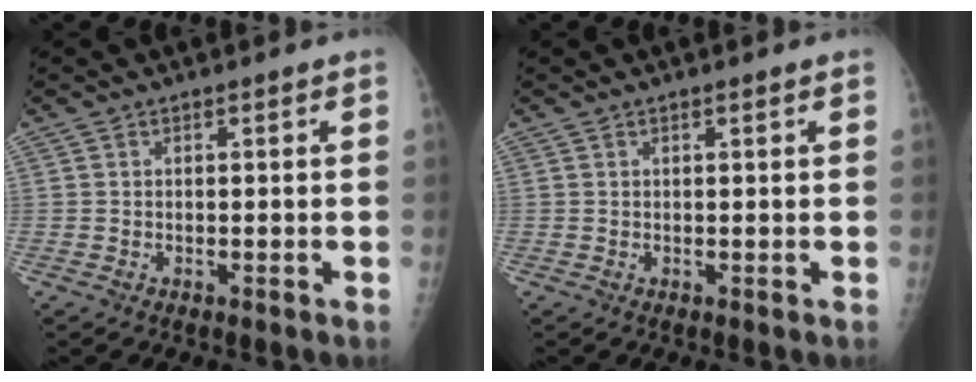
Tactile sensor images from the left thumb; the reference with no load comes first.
{"total": 0.5, "force": [0.3, 0.1, 0.4], "torque": [-0.005, 0.000, 0.005]}